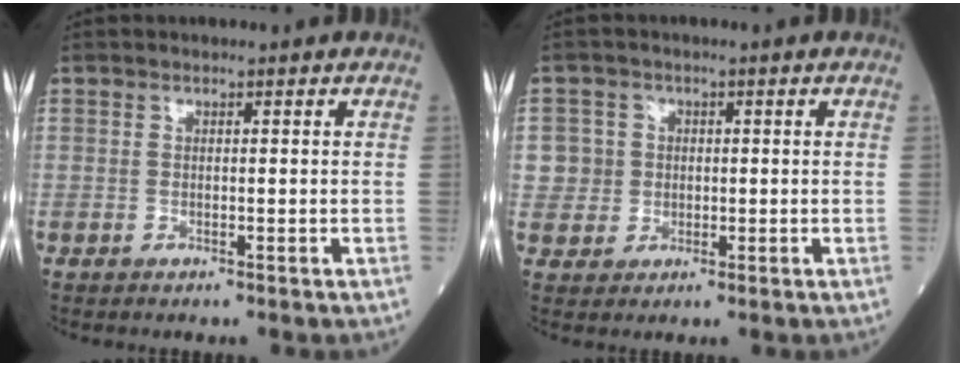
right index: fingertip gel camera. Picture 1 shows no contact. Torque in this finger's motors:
{"motor_torque": [-0.04, -0.01, -0.05, 0.02]}